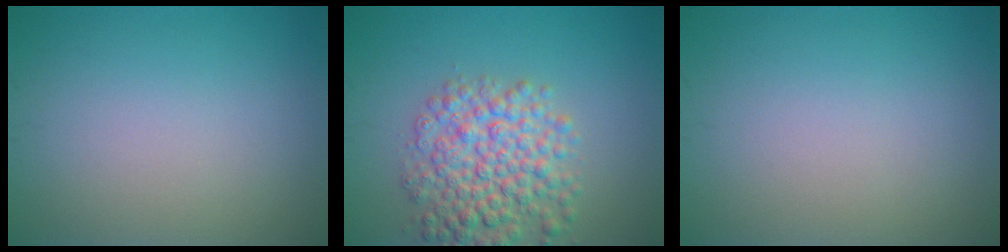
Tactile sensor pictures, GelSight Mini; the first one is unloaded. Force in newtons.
{"total": 6.5, "press": 6.5, "slide": 0.2}
{"total": 0.0}